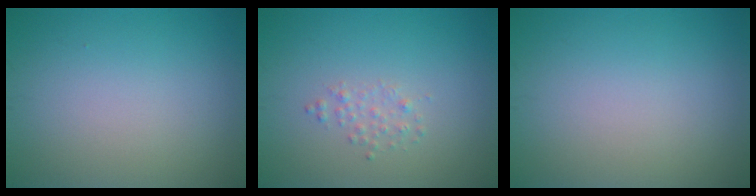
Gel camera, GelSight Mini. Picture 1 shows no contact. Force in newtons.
{"total": 1.0, "press": 1.0, "slide": 0.1}
{"total": 0.0}